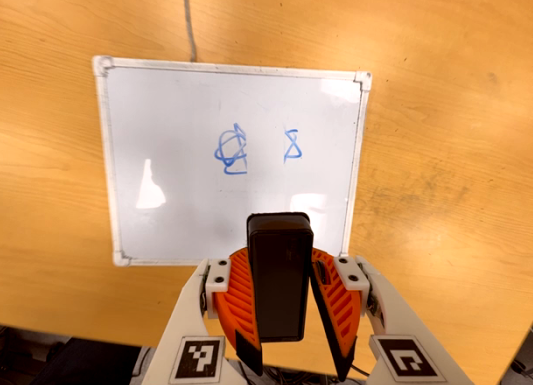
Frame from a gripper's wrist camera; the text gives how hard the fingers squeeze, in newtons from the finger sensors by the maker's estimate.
{"total": 7.9, "left": 8.1, "right": 7.7}